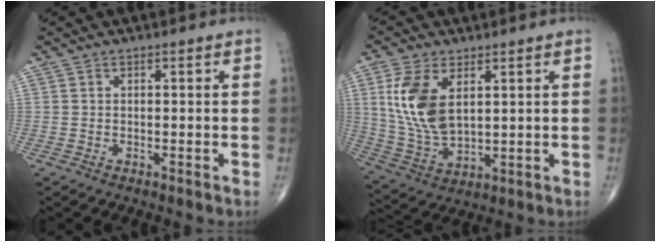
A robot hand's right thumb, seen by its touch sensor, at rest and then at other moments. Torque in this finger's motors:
{"motor_torque": [-0.39, 1.04, 0.58, -0.14, 0.18]}